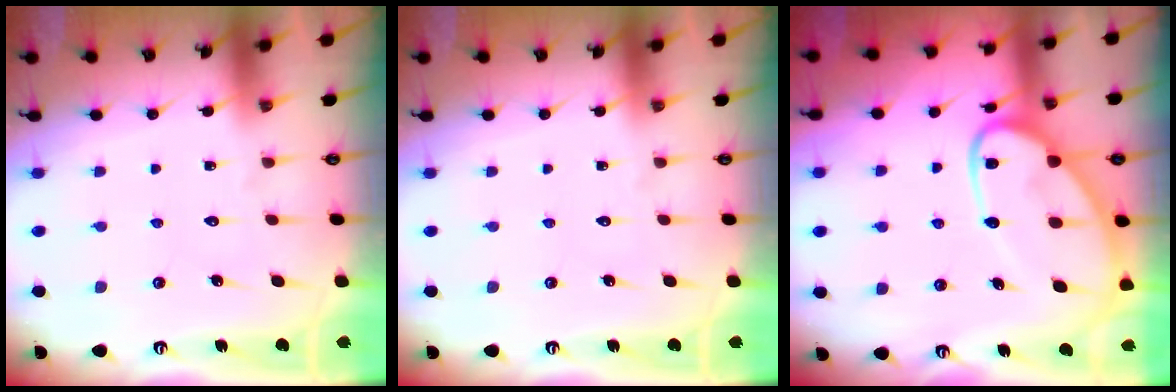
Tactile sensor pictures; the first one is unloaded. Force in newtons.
{"total": 0.0}
{"total": 14.3, "press": 14.3, "slide": 1.3}